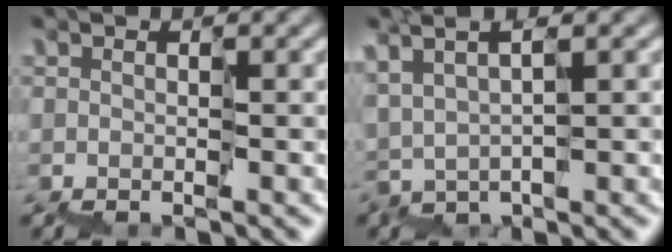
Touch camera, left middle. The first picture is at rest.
{"total": 2.1, "force": [1.7, 0.3, 1.3], "torque": [-0.043, 0.005, 0.041]}